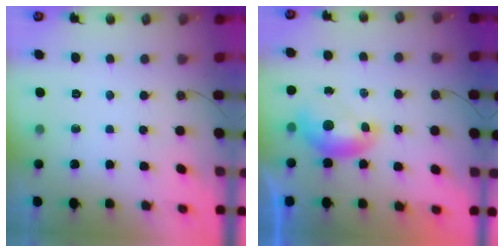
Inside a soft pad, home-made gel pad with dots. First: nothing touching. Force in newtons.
{"total": 0.0}